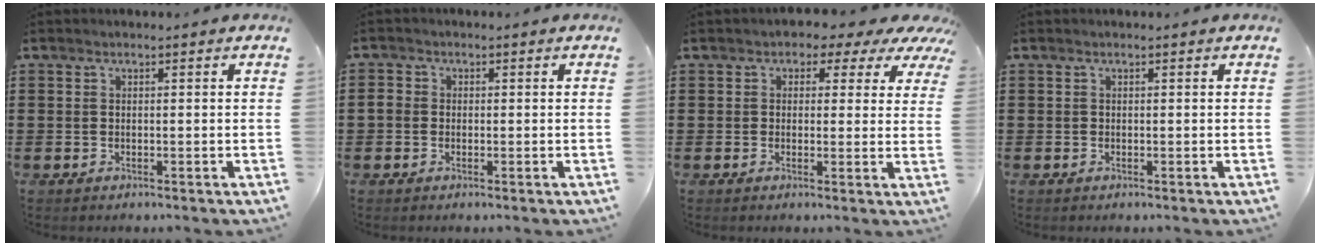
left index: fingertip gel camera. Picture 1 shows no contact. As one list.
[{"total": 1.6, "force": [-0.4, 1.4, 0.7], "torque": [-0.023, 0.002, -0.011]}, {"total": 2.3, "force": [1.1, 1.9, 0.8], "torque": [-0.015, -0.006, 0.009]}, {"total": 0.0}]